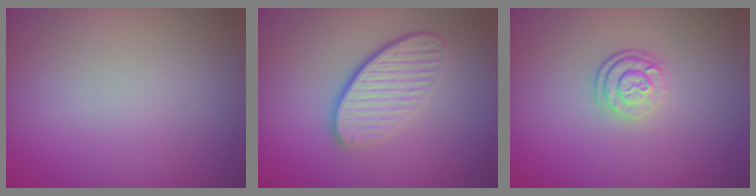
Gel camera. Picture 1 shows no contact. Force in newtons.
{"total": 4.6, "press": 3.1, "slide": 3.3}
{"total": 2.7, "press": 2.0, "slide": 1.8}